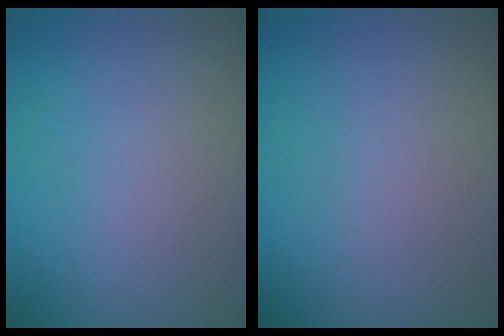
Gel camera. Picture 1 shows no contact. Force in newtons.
{"total": 0.0}